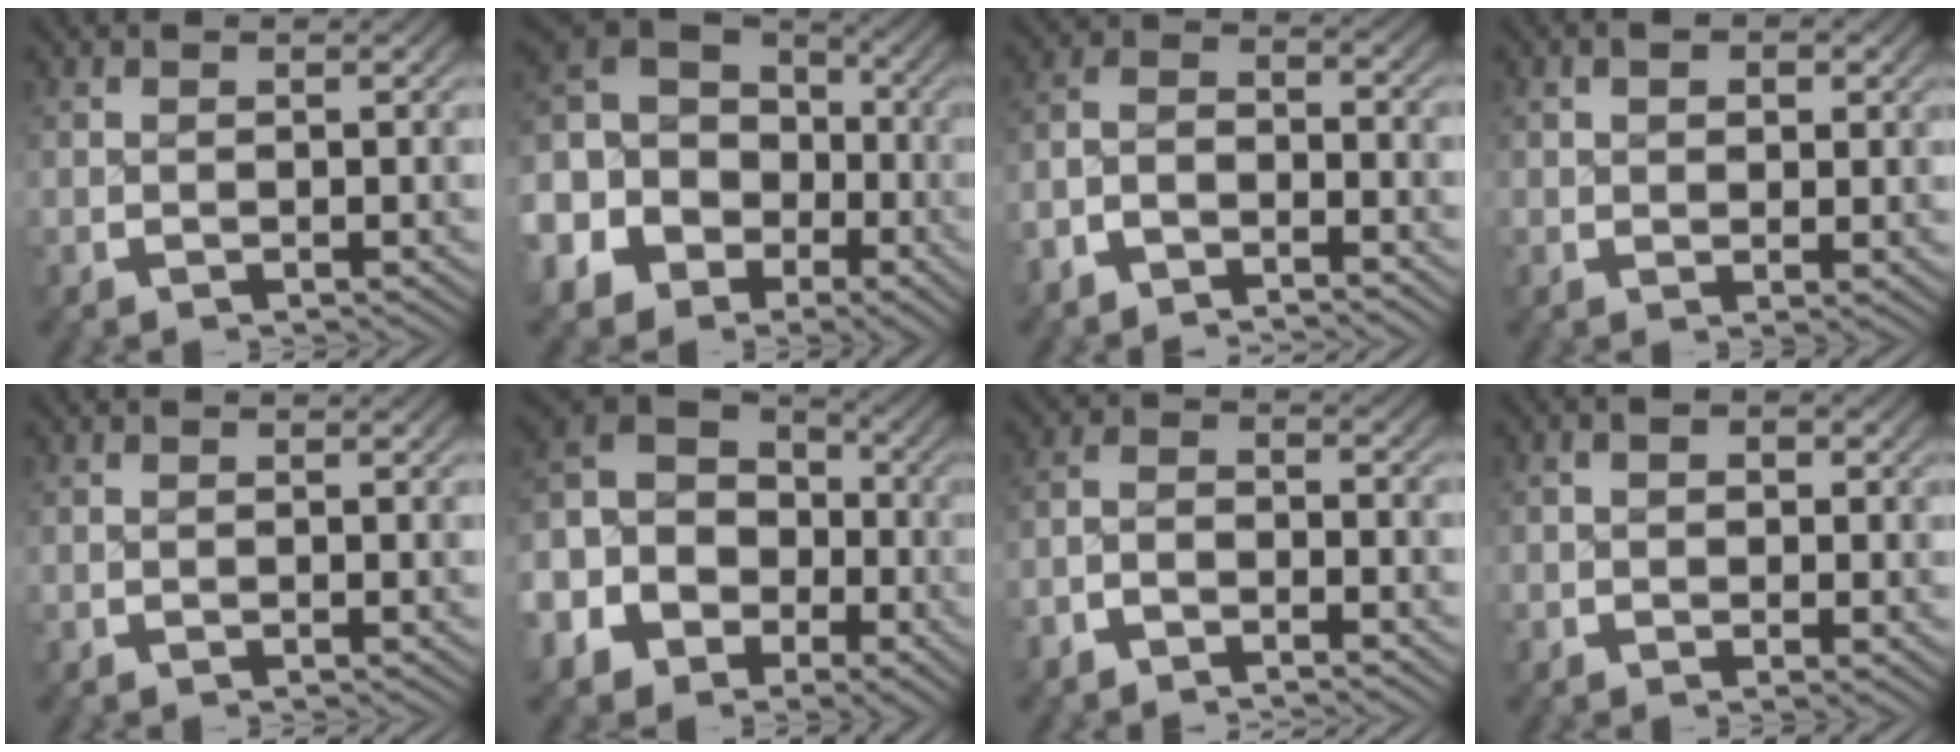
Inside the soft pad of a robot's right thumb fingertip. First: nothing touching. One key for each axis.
{"total": 13.1, "fx": 0.5, "fy": 10.9, "fz": 7.3, "tx": -0.175, "ty": -0.022, "tz": 0.013}
{"total": 4.5, "fx": -2.6, "fy": 3.0, "fz": 2.3, "tx": -0.049, "ty": -0.008, "tz": -0.050}
{"total": 2.2, "fx": 0.9, "fy": 1.4, "fz": 1.4, "tx": -0.022, "ty": -0.007, "tz": 0.020}
{"total": 0.0}
{"total": 13.3, "fx": 1.3, "fy": 10.9, "fz": 7.5, "tx": -0.177, "ty": -0.012, "tz": 0.018}
{"total": 2.7, "fx": -2.0, "fy": 1.4, "fz": 1.2, "tx": -0.020, "ty": -0.001, "tz": -0.043}
{"total": 1.7, "fx": 0.1, "fy": 1.1, "fz": 1.2, "tx": -0.019, "ty": -0.003, "tz": 0.000}